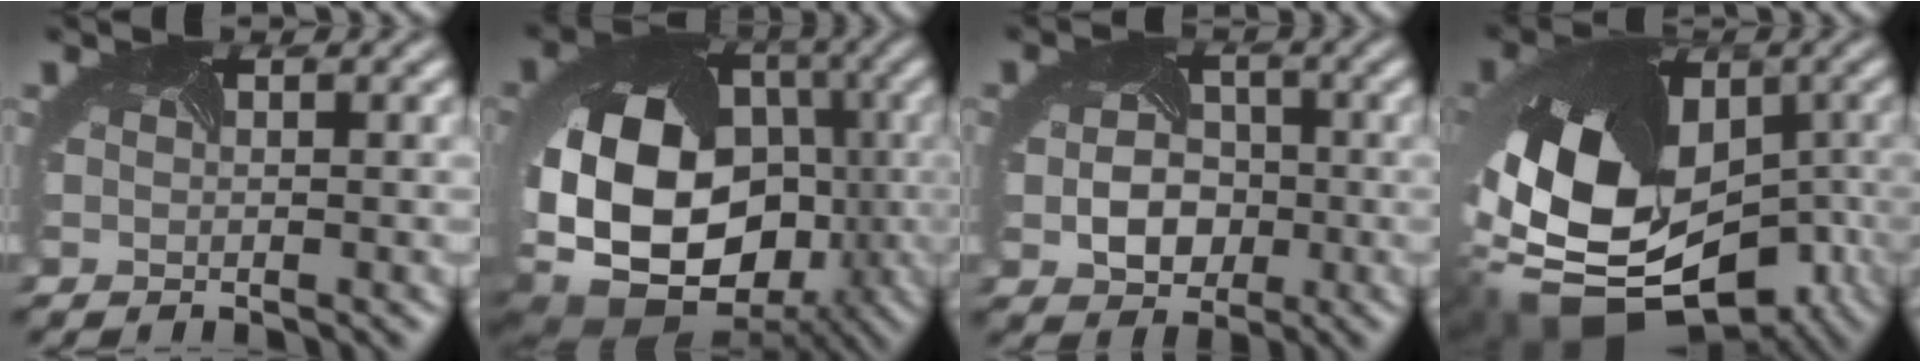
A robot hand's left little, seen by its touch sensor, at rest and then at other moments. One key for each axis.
{"total": 20.5, "fx": -4.2, "fy": 16.2, "fz": 12.0, "tx": -0.238, "ty": -0.037, "tz": -0.076}
{"total": 4.0, "fx": -0.8, "fy": 3.4, "fz": 2.0, "tx": -0.050, "ty": -0.007, "tz": -0.014}
{"total": 16.6, "fx": -5.4, "fy": 11.6, "fz": 10.6, "tx": -0.204, "ty": -0.014, "tz": -0.069}